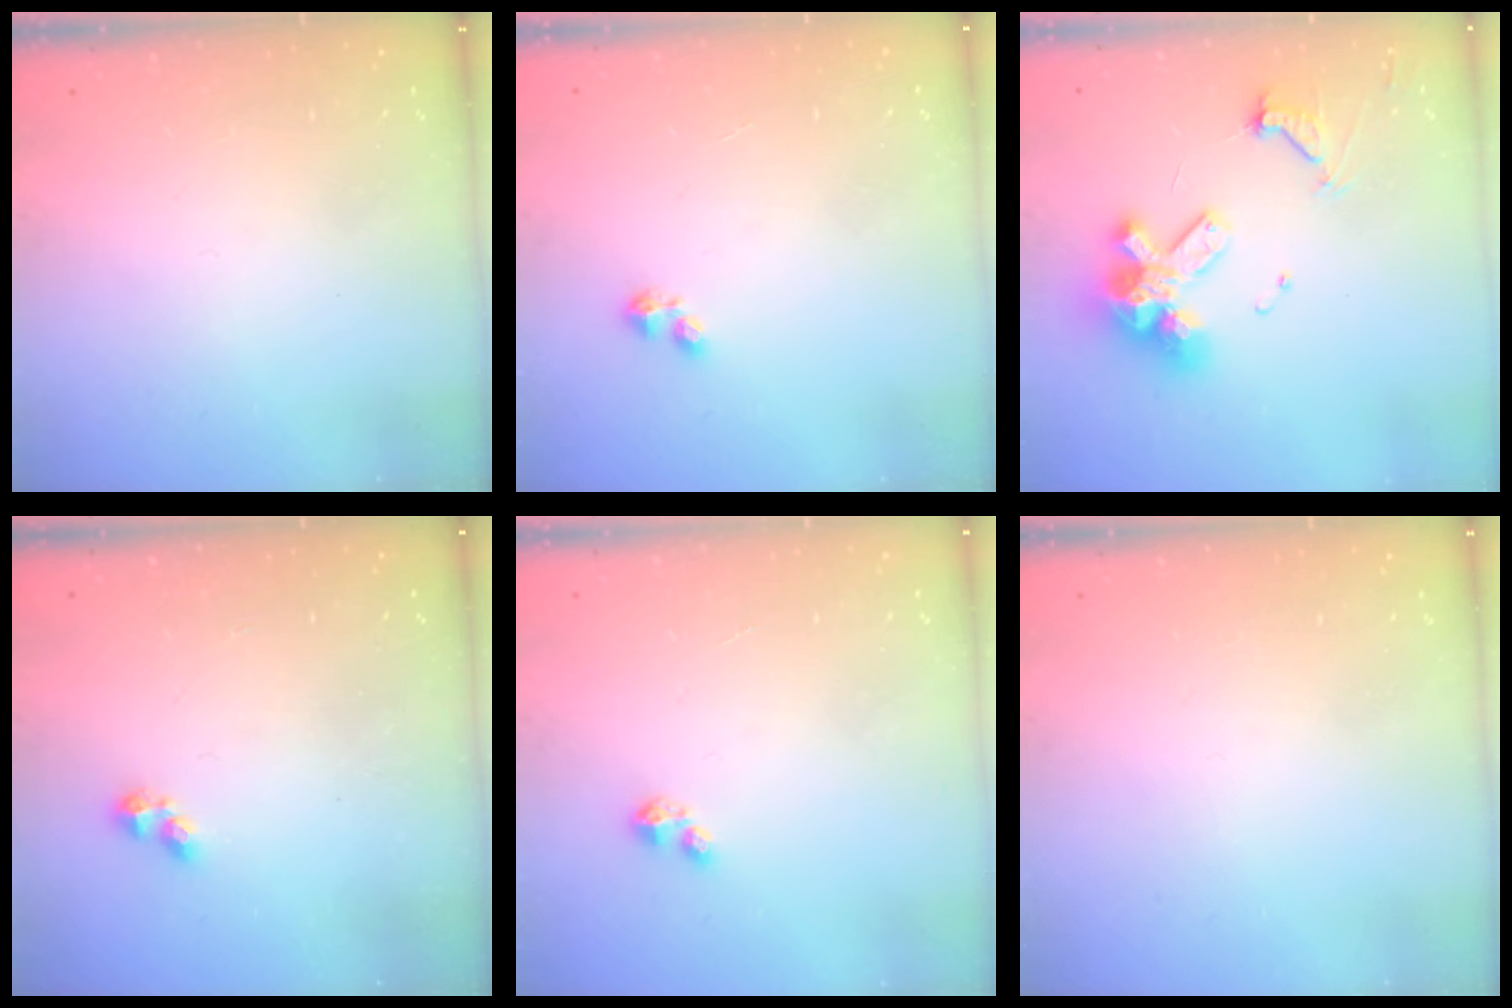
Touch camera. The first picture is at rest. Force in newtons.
{"total": 2.4, "press": 2.3, "slide": 0.6}
{"total": 16.0, "press": 15.9, "slide": 1.9}
{"total": 1.8, "press": 1.7, "slide": 0.5}
{"total": 2.7, "press": 2.7, "slide": 0.4}
{"total": 0.0}